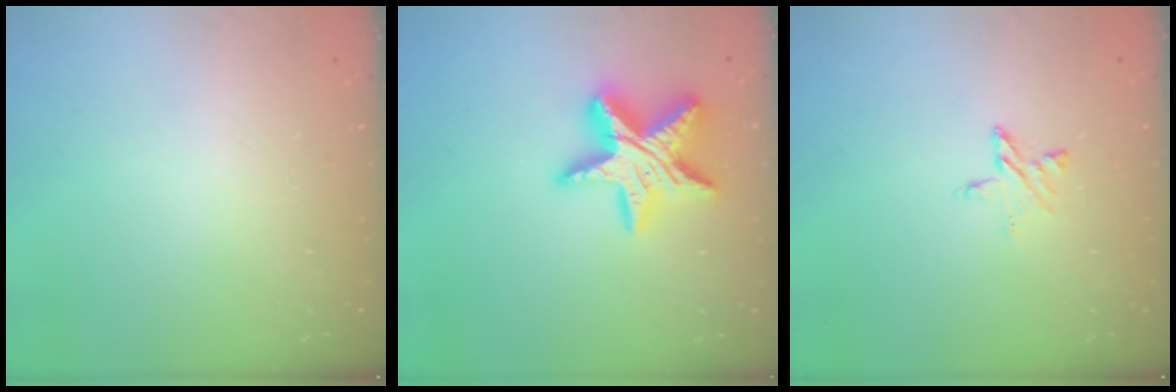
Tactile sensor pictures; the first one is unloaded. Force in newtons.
{"total": 18.1, "press": 18.1, "slide": 1.3}
{"total": 3.9, "press": 3.9, "slide": 0.3}